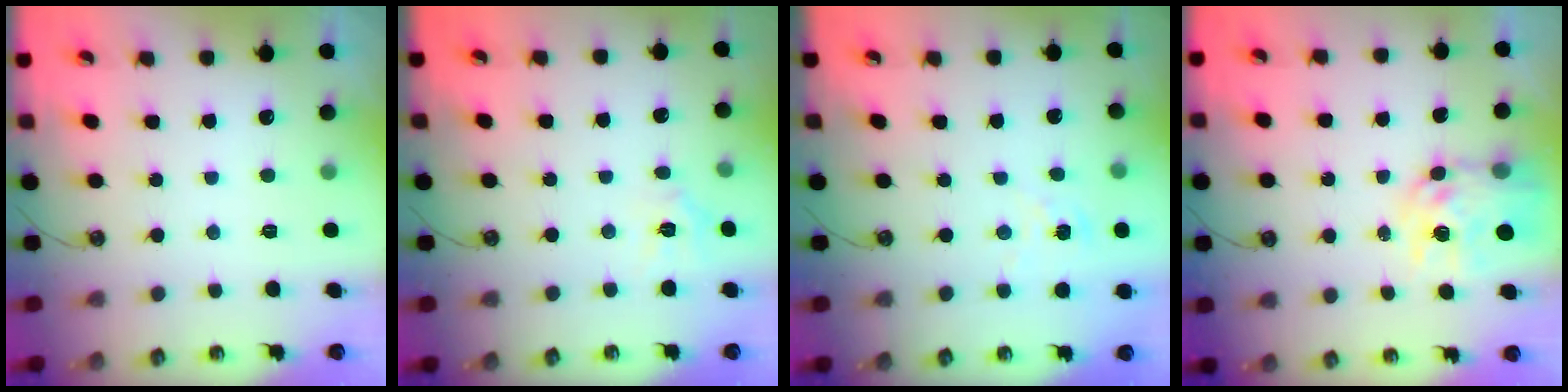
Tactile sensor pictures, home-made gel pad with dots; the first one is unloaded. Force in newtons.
{"total": 4.7, "press": 4.7, "slide": 0.4}
{"total": 1.6, "press": 1.6, "slide": 0.2}
{"total": 11.2, "press": 11.2, "slide": 0.9}